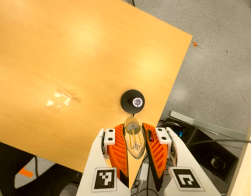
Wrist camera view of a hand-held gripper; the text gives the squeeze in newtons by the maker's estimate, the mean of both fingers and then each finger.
{"total": 21.6, "left": 24.2, "right": 19.0}